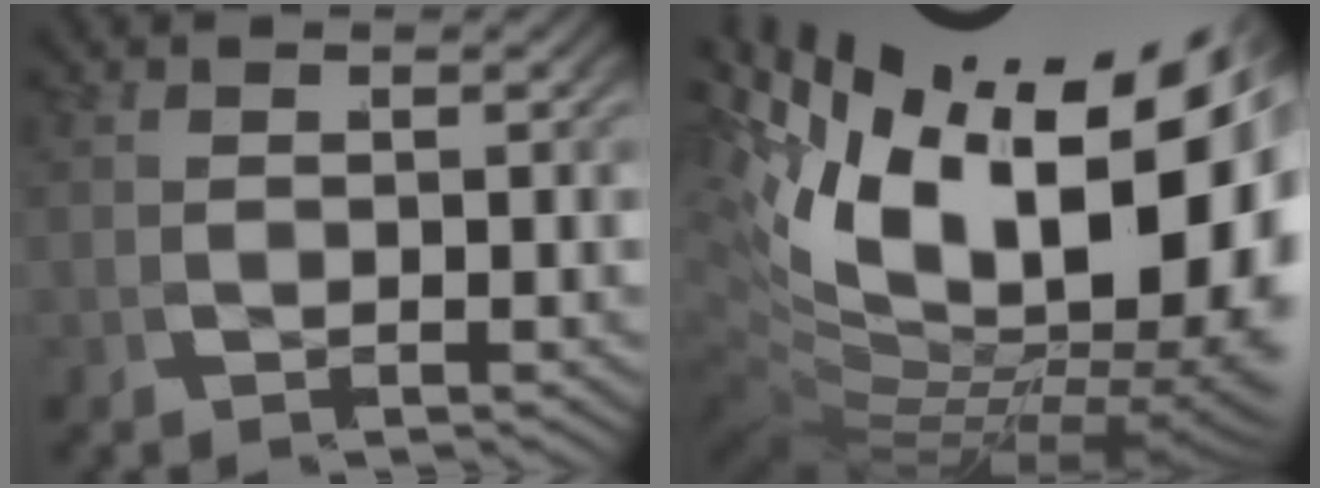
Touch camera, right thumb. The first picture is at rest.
{"total": 23.5, "force": [0.0, 14.6, 18.4], "torque": [-0.297, -0.075, 0.042]}